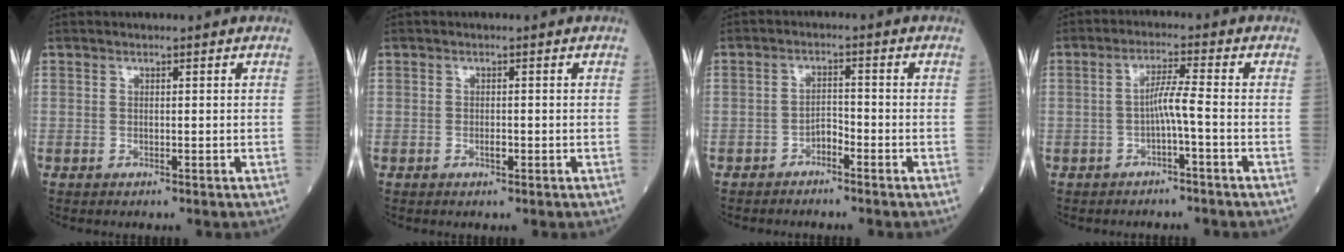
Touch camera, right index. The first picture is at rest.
{"total": 1.4, "force": [-0.5, 0.7, 1.1], "torque": [-0.024, 0.000, -0.006]}
{"total": 2.9, "force": [-2.1, 1.4, 1.5], "torque": [-0.036, 0.005, -0.037]}
{"total": 4.2, "force": [-1.2, 0.1, 4.0], "torque": [-0.082, 0.010, -0.019]}